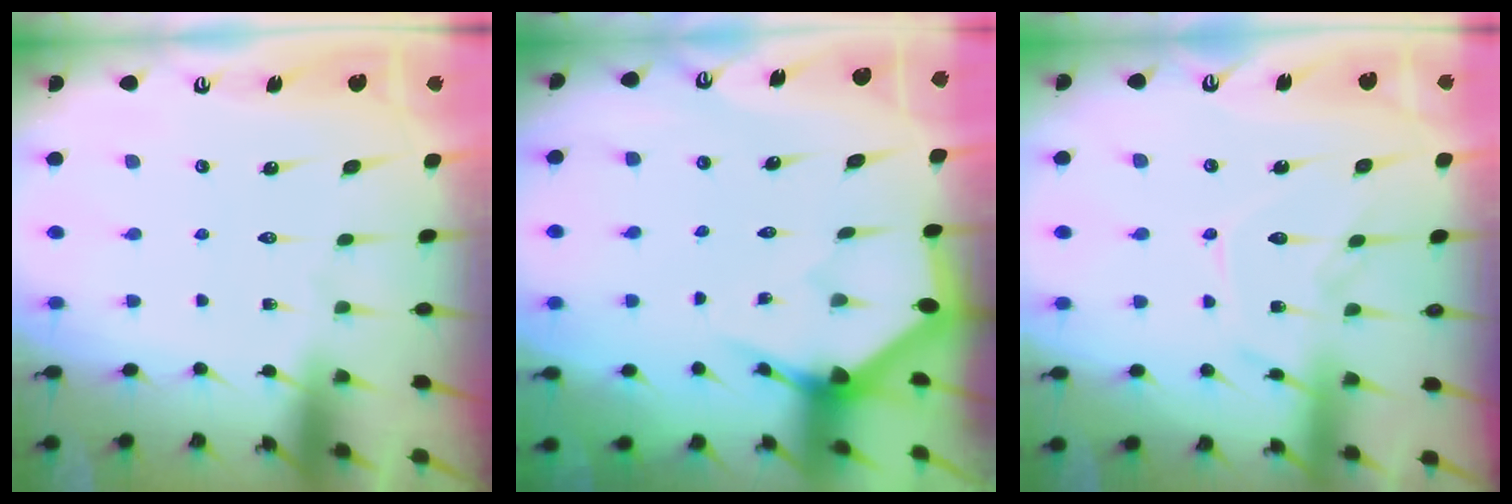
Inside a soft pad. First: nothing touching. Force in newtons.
{"total": 3.4, "press": 3.4, "slide": 0.1}
{"total": 11.4, "press": 11.4, "slide": 0.4}